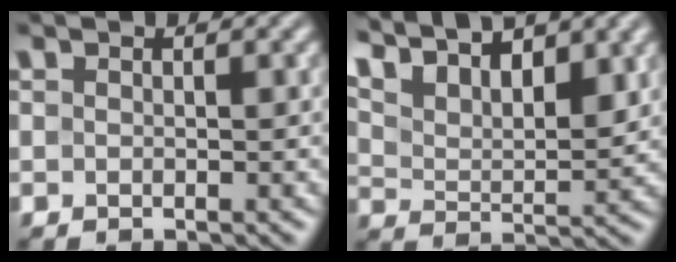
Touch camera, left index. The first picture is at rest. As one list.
[{"total": 10.9, "force": [7.8, 4.2, 6.4], "torque": [-0.124, 0.030, 0.121]}]